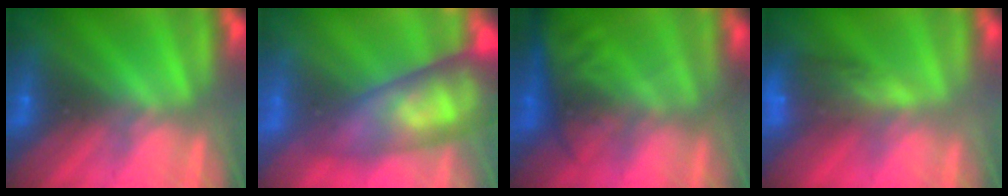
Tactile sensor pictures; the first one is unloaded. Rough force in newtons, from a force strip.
{"total": 11.2}
{"total": 8.1}
{"total": 8.7}